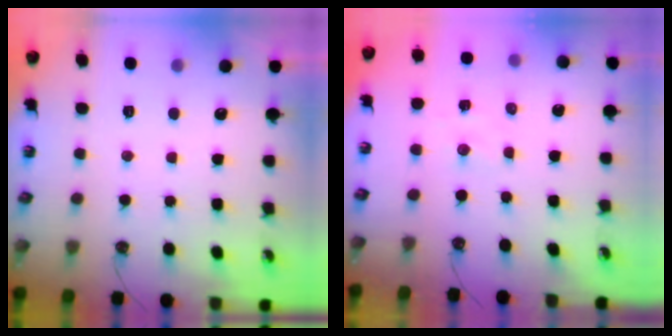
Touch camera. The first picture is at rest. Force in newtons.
{"total": 2.2, "press": 2.2, "slide": 0.4}